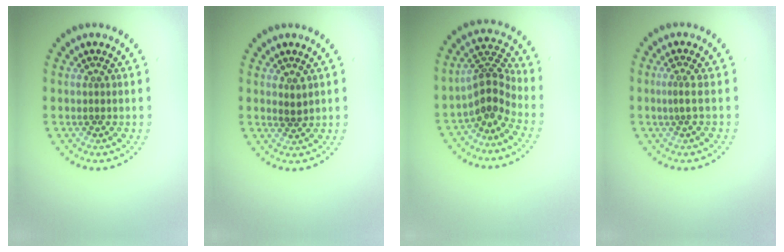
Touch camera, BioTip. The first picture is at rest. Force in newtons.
{"total": 0.8, "press": 0.7, "slide": 0.3}
{"total": 3.3, "press": 2.3, "slide": 2.4}
{"total": 0.9, "press": 0.3, "slide": 0.9}